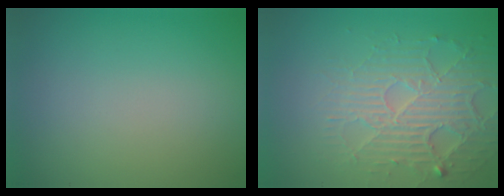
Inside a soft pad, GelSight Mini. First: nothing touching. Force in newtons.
{"total": 4.7, "press": 4.1, "slide": 2.3}